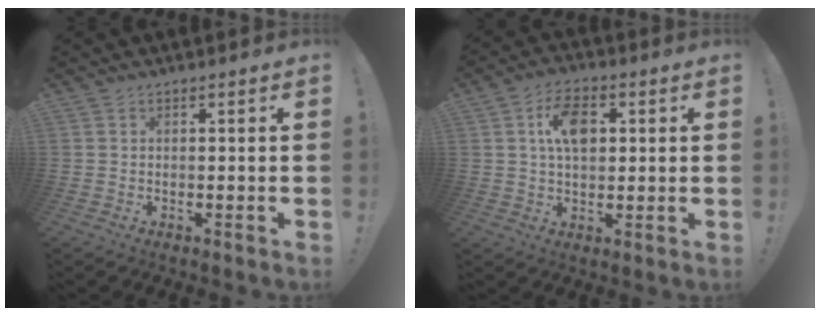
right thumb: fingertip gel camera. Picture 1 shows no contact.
{"total": 10.2, "force": [2.5, 6.4, 7.6], "torque": [-0.108, 0.007, 0.044]}